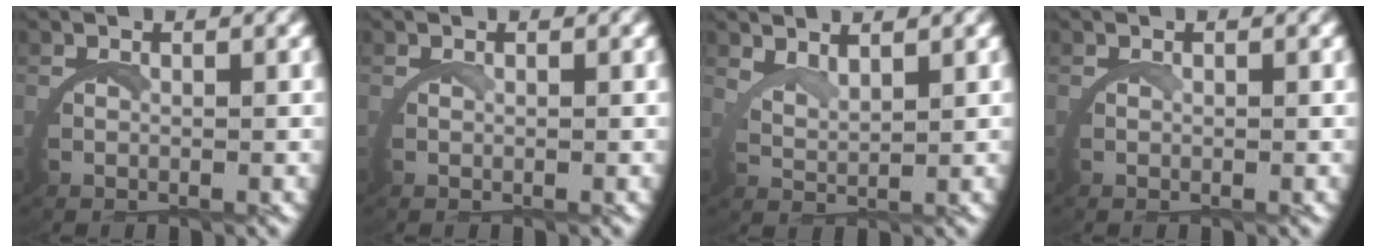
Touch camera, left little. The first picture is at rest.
{"total": 0.0}
{"total": 2.7, "force": [2.6, -0.3, 0.6], "torque": [-0.023, -0.005, 0.050]}
{"total": 0.0}